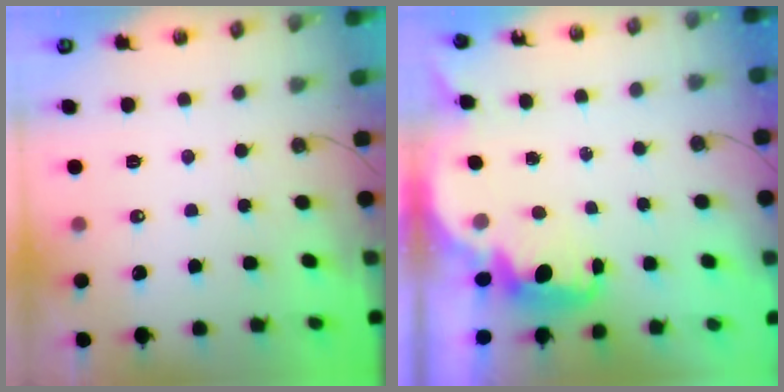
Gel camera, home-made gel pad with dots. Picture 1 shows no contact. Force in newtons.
{"total": 2.3, "press": 2.2, "slide": 0.6}